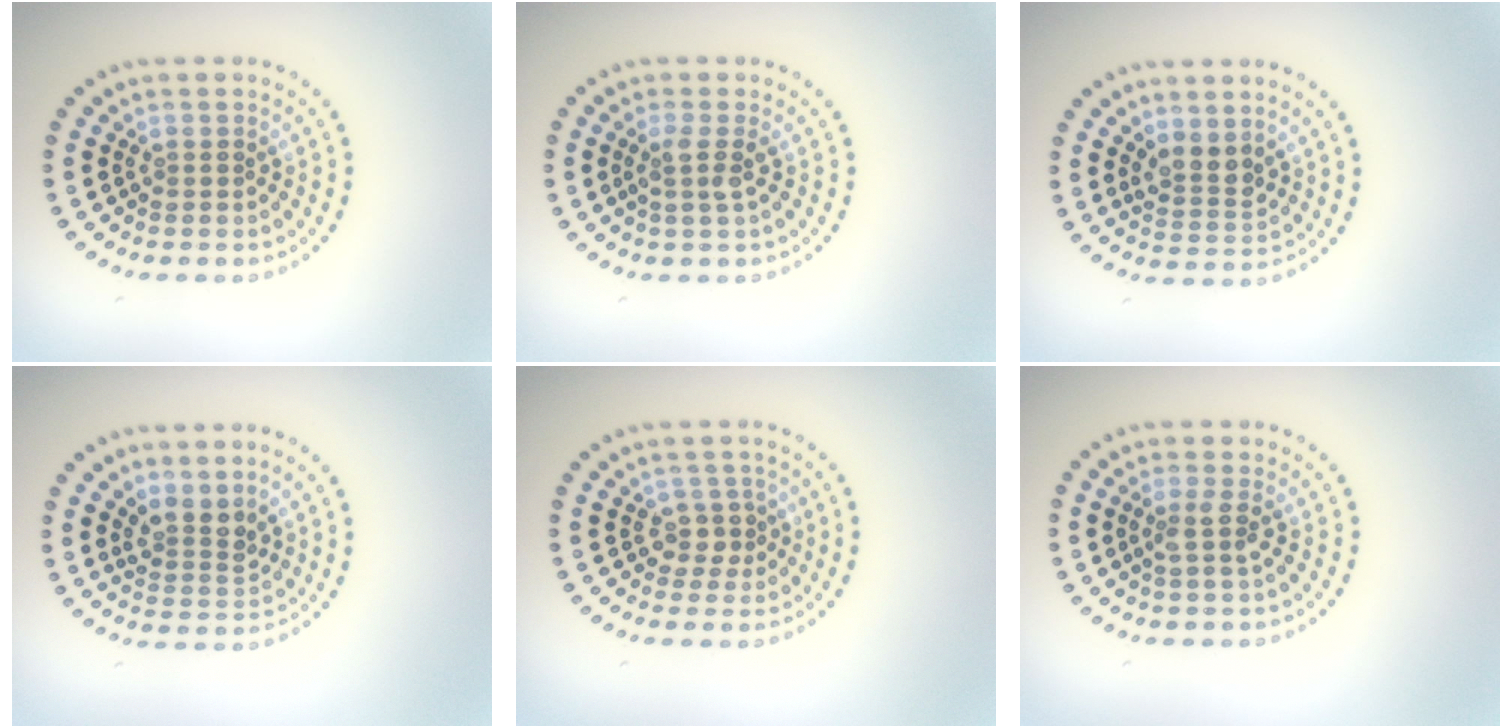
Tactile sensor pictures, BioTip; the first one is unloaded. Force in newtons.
{"total": 1.8, "press": 1.3, "slide": 1.2}
{"total": 2.4, "press": 2.1, "slide": 1.2}
{"total": 2.5, "press": 1.9, "slide": 1.7}
{"total": 2.0, "press": 1.6, "slide": 1.2}
{"total": 1.7, "press": 1.3, "slide": 1.1}